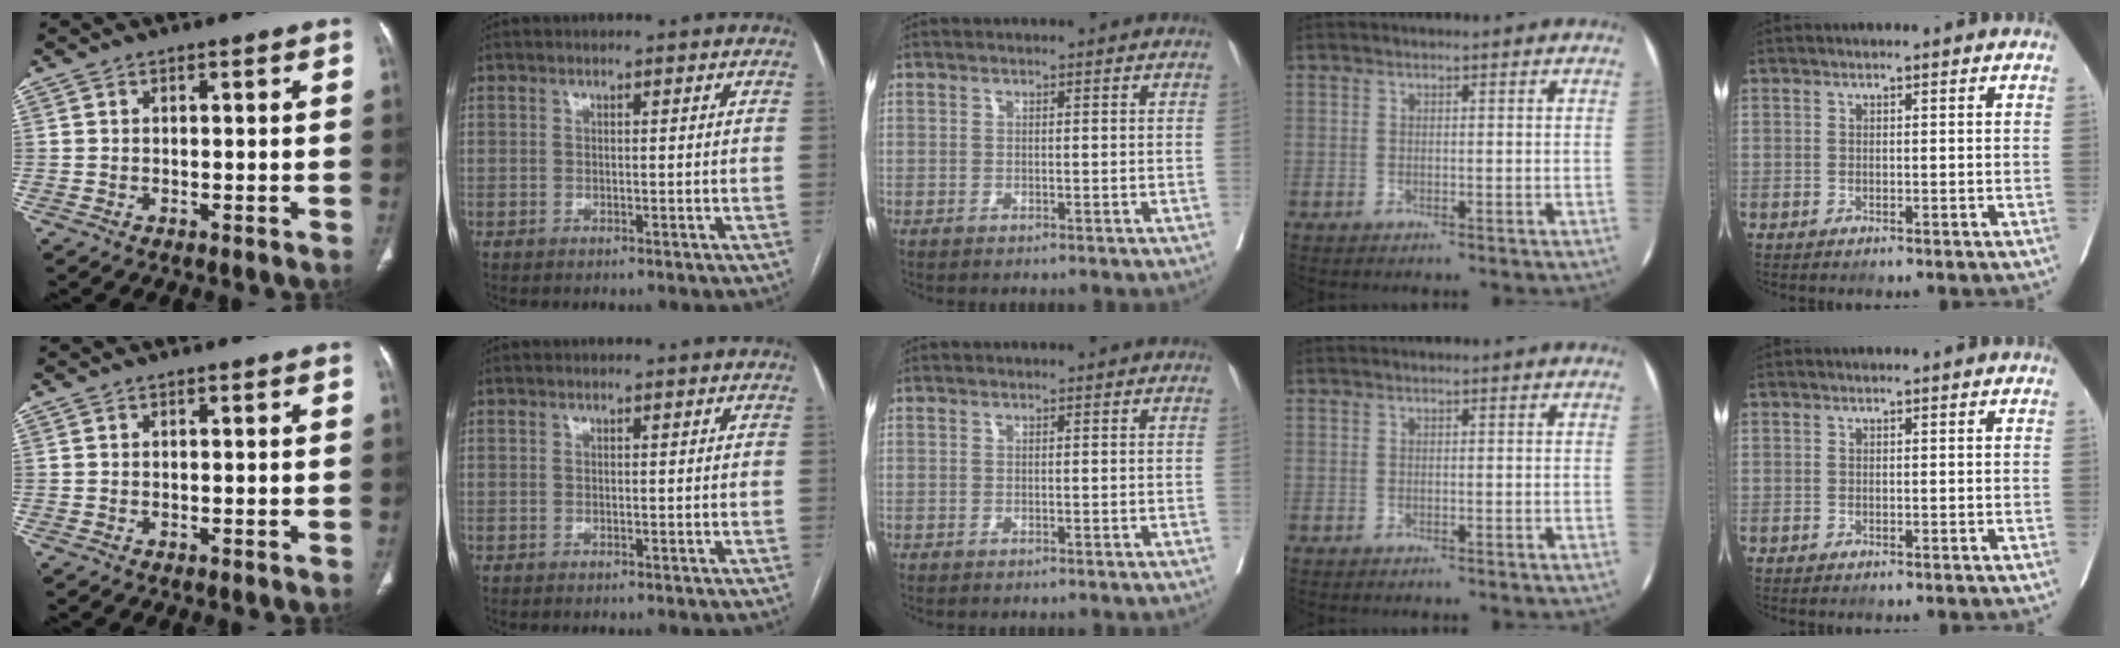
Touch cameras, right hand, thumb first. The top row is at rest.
{}